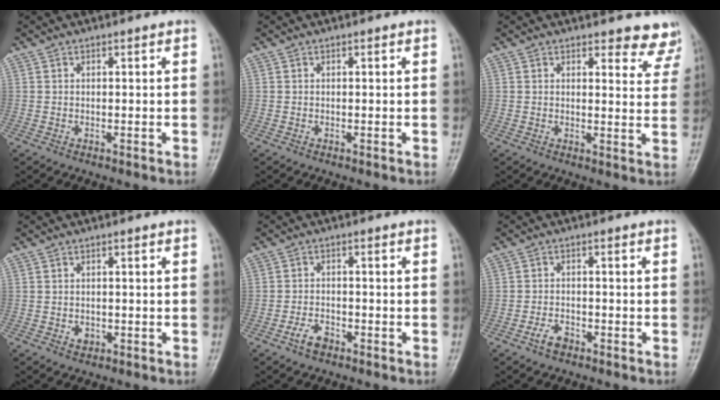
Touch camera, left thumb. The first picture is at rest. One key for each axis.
{"total": 0.0}
{"total": 6.4, "fx": 6.0, "fy": 2.2, "fz": 0.7, "tx": 0.030, "ty": -0.043, "tz": 0.046}
{"total": 1.5, "fx": -0.5, "fy": 1.2, "fz": 0.8, "tx": -0.005, "ty": 0.002, "tz": -0.005}
{"total": 3.3, "fx": -2.2, "fy": 1.8, "fz": 1.8, "tx": -0.033, "ty": 0.015, "tz": -0.038}
{"total": 2.9, "fx": -1.9, "fy": 1.6, "fz": 1.5, "tx": -0.029, "ty": 0.014, "tz": -0.033}